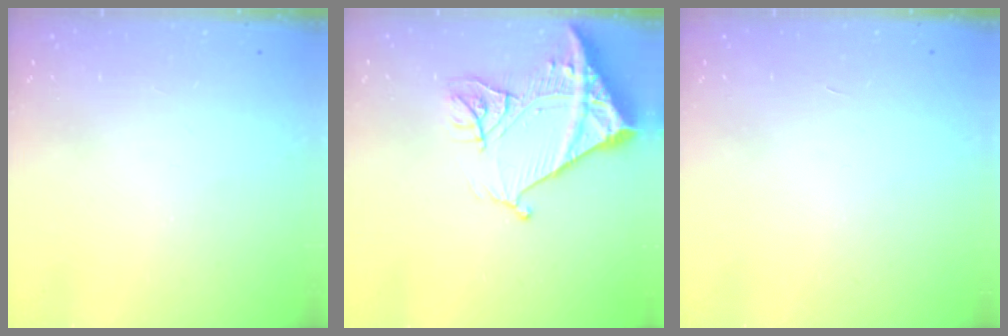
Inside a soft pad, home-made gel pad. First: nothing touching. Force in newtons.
{"total": 15.3, "press": 15.2, "slide": 1.7}
{"total": 1.7, "press": 1.7, "slide": 0.1}